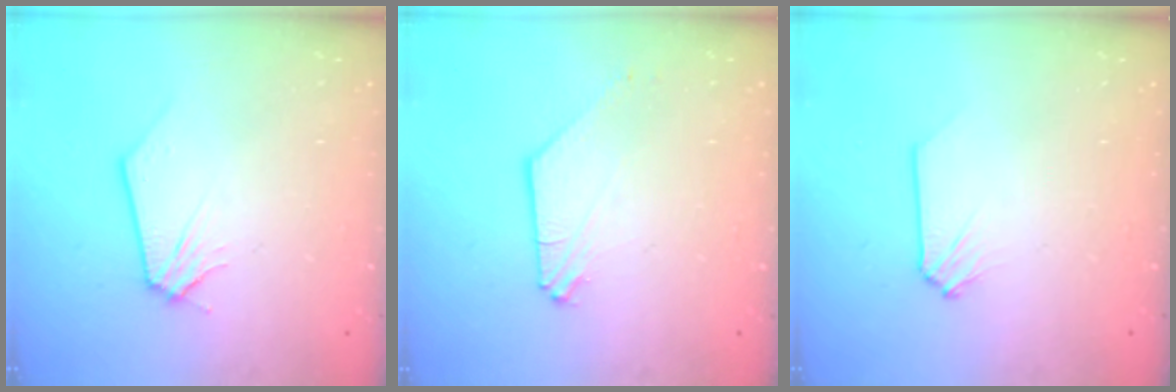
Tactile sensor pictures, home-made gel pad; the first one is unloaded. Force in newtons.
{"total": 0.0}
{"total": 0.0}